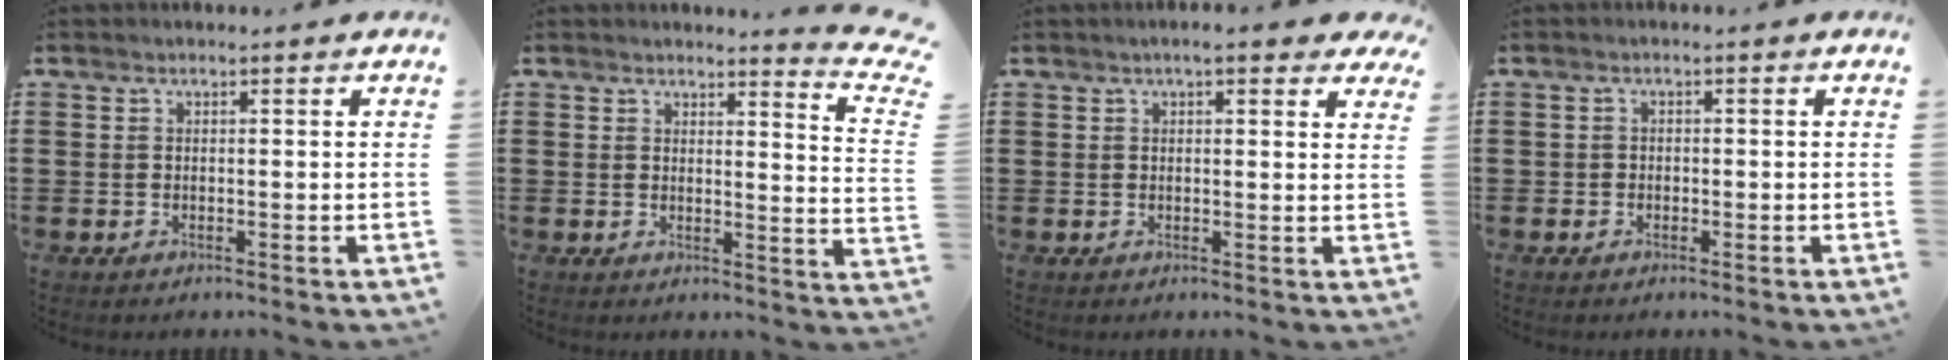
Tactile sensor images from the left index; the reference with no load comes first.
{"total": 3.6, "force": [3.2, 0.1, 1.5], "torque": [-0.021, -0.024, 0.052]}
{"total": 3.0, "force": [2.2, 0.5, 1.9], "torque": [-0.036, 0.002, 0.037]}
{"total": 0.9, "force": [-0.4, 0.7, 0.1], "torque": [-0.005, 0.002, -0.010]}